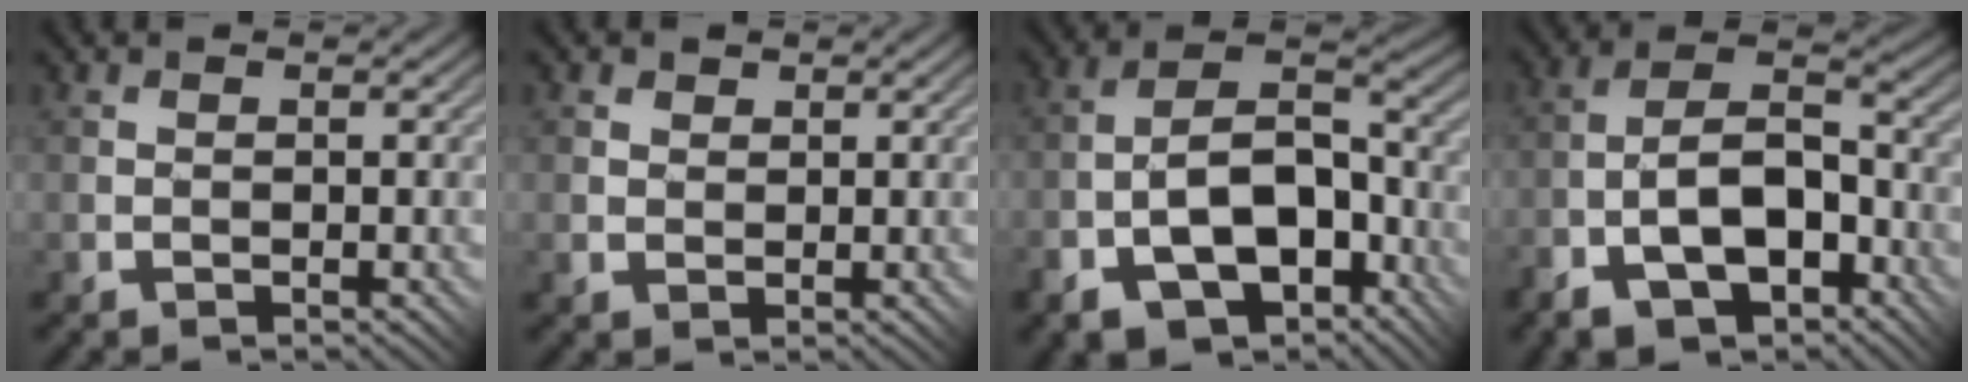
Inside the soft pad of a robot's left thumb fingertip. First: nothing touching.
{"total": 1.6, "force": [1.0, 1.2, 0.2], "torque": [-0.010, 0.001, 0.016]}
{"total": 12.8, "force": [-6.3, 6.7, 8.9], "torque": [-0.153, -0.011, -0.120]}
{"total": 10.5, "force": [-5.3, 4.9, 7.7], "torque": [-0.144, 0.004, -0.104]}